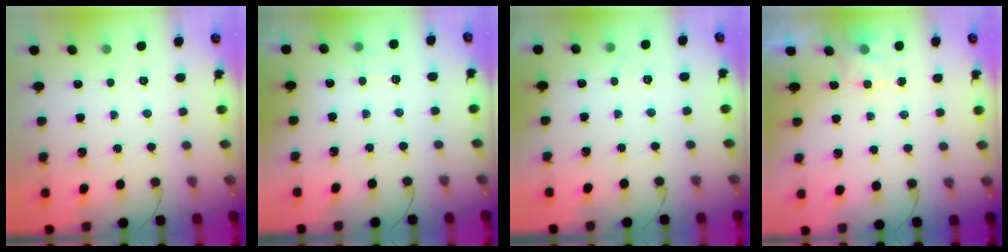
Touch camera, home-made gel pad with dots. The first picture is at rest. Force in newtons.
{"total": 5.8, "press": 5.6, "slide": 1.6}
{"total": 4.1, "press": 4.0, "slide": 0.9}
{"total": 2.4, "press": 1.9, "slide": 1.4}